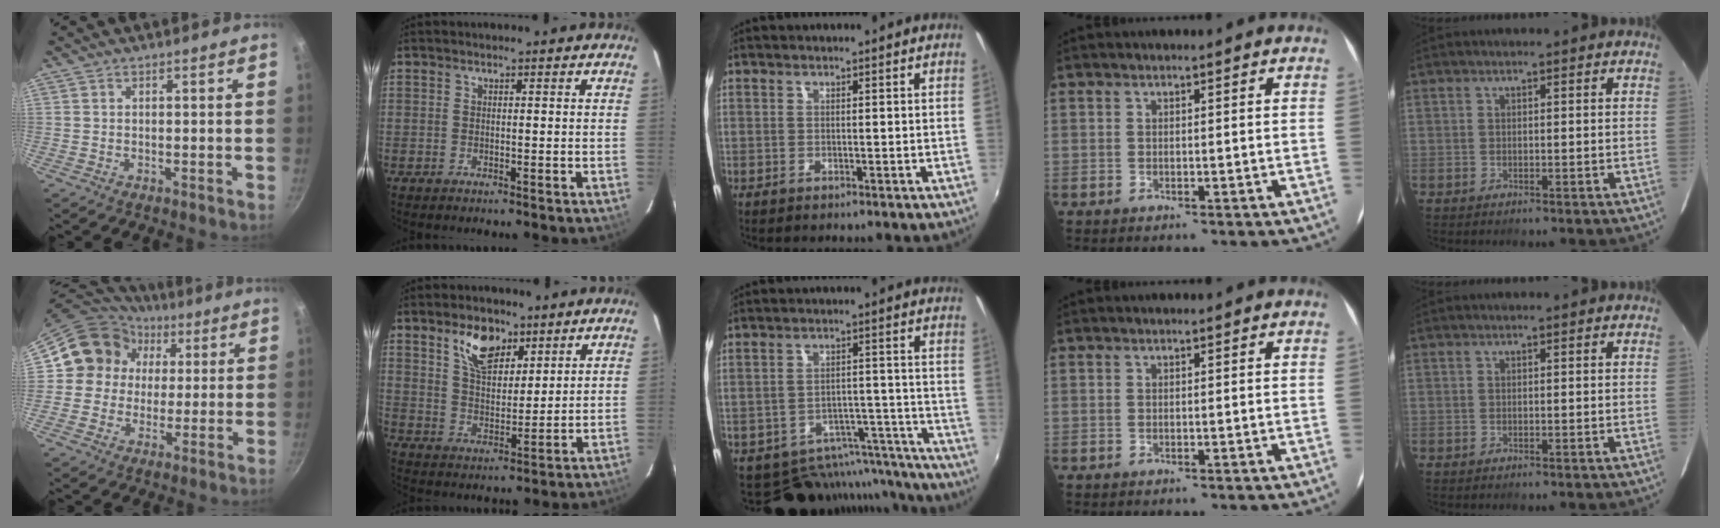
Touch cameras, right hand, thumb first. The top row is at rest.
{"thumb": {"total": 14.0, "force": [3.2, 12.9, 4.4], "torque": [-0.047, 0.021, 0.038]}, "index": {"total": 9.1, "force": [5.4, 4.9, 5.4], "torque": [-0.091, 0.009, 0.101]}, "middle": {"total": 17.0, "force": [-14.7, 7.5, 4.3], "torque": [-0.082, 0.040, -0.178]}}